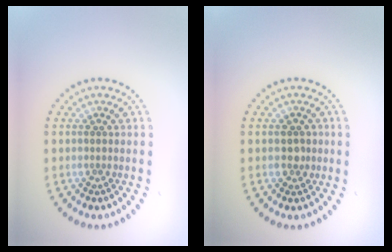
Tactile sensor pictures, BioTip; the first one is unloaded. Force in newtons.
{"total": 1.6, "press": 1.5, "slide": 0.4}